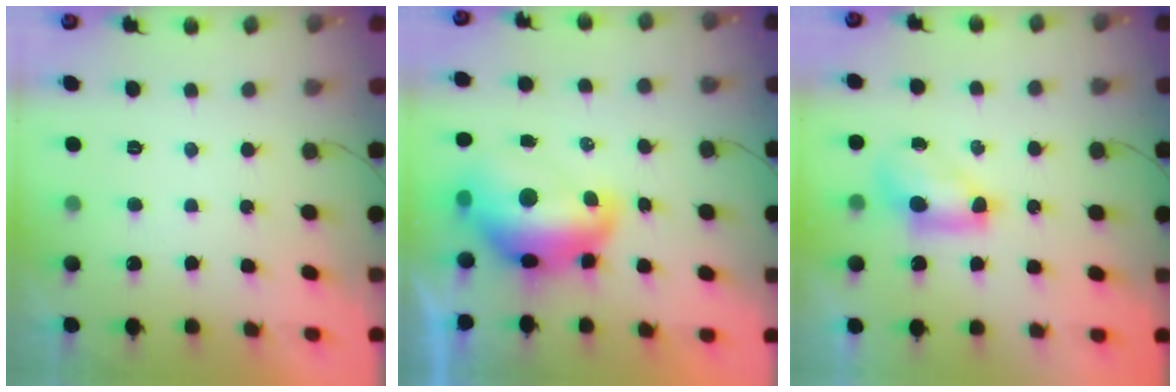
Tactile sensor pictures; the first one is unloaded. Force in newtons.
{"total": 15.1, "press": 15.1, "slide": 1.1}
{"total": 7.5, "press": 7.4, "slide": 1.1}